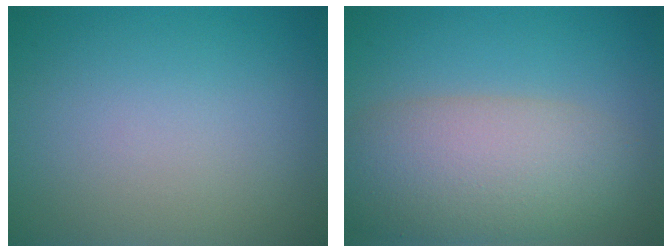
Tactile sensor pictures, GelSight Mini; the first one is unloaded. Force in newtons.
{"total": 8.1, "press": 8.1, "slide": 0.8}